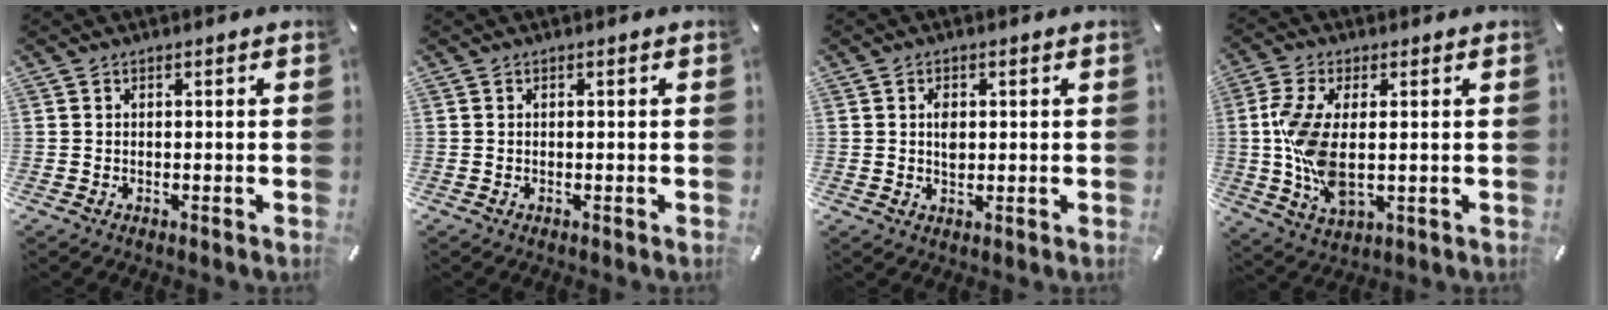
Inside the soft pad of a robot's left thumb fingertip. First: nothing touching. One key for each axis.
{"total": 0.0}
{"total": 2.9, "fx": 0.4, "fy": 2.0, "fz": 2.0, "tx": -0.035, "ty": 0.003, "tz": 0.003}
{"total": 12.2, "fx": 0.2, "fy": 6.0, "fz": 10.7, "tx": -0.238, "ty": -0.013, "tz": 0.006}